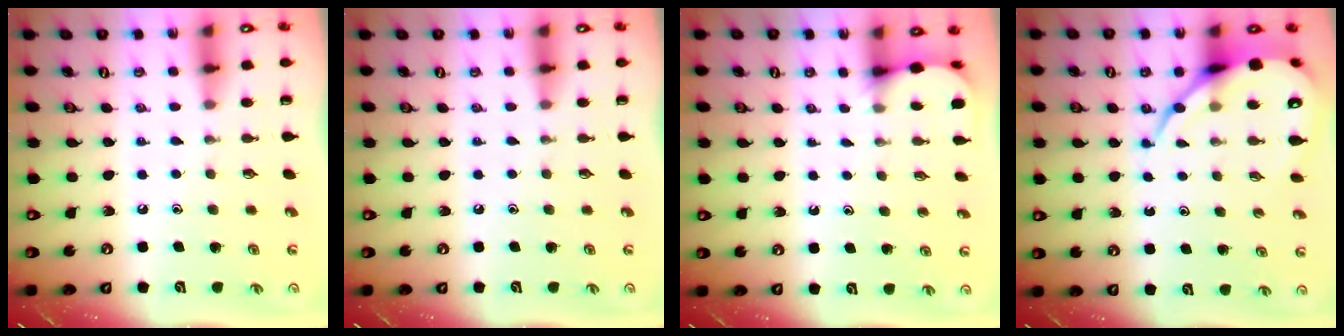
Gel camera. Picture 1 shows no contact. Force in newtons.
{"total": 0.0}
{"total": 1.3, "press": 1.3, "slide": 0.1}
{"total": 10.9, "press": 10.9, "slide": 1.3}